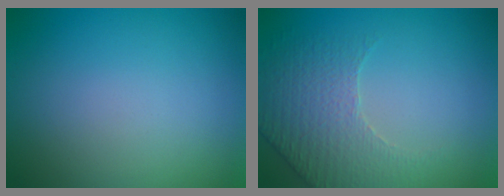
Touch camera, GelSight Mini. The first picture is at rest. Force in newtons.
{"total": 2.6, "press": 2.4, "slide": 1.0}